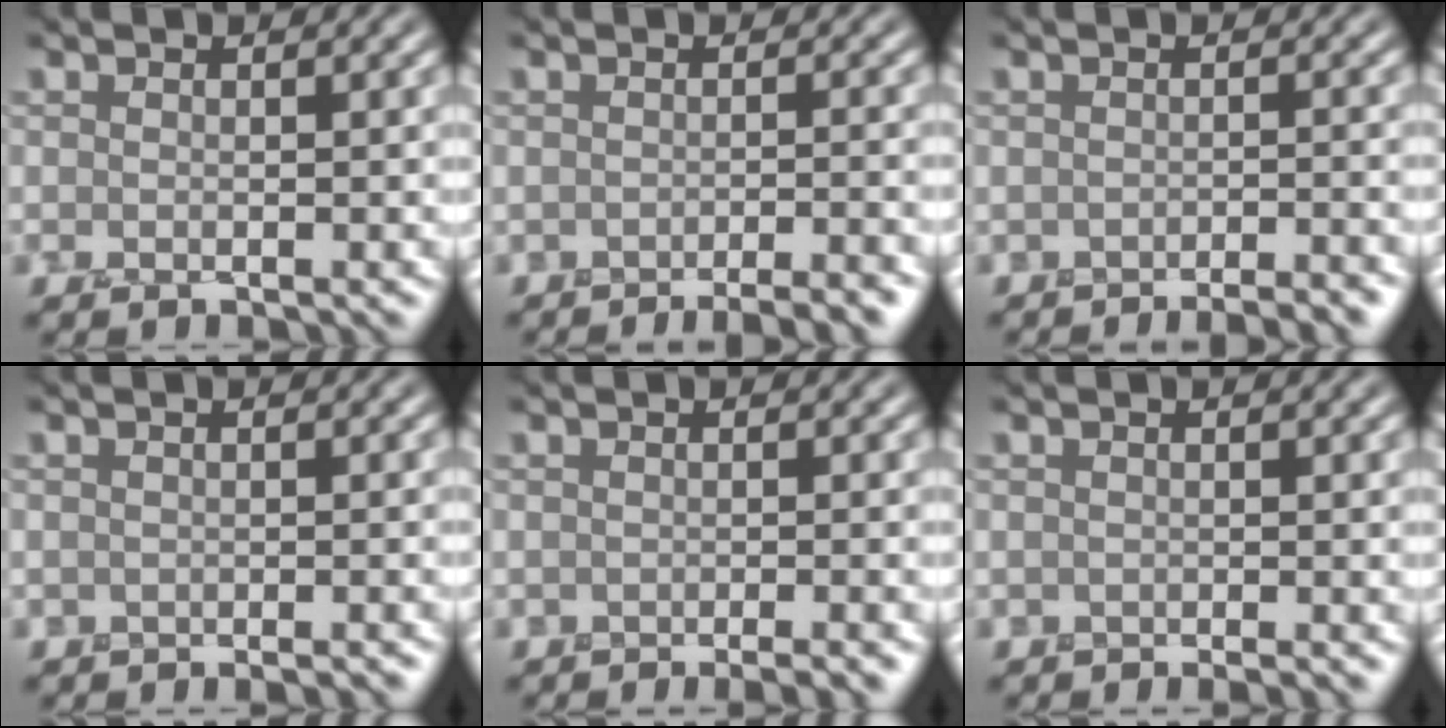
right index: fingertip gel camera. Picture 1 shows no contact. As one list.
[{"total": 3.9, "force": [-3.2, 0.9, 2.1], "torque": [0.005, 0.005, -0.031]}, {"total": 3.3, "force": [-3.0, 0.5, 1.2], "torque": [0.014, 0.012, -0.033]}, {"total": 0.9, "force": [-0.8, 0.2, 0.2], "torque": [0.019, 0.009, -0.001]}, {"total": 1.9, "force": [-1.1, 0.6, 1.4], "torque": [0.021, 0.012, -0.017]}, {"total": 0.0}]